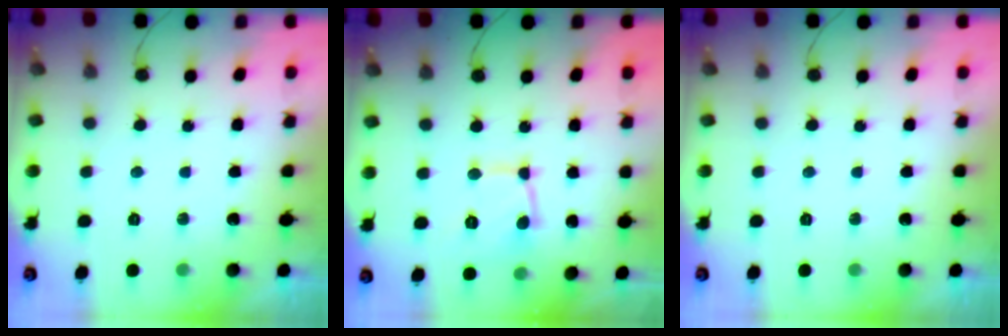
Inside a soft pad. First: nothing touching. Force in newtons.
{"total": 4.7, "press": 4.7, "slide": 0.7}
{"total": 0.0}